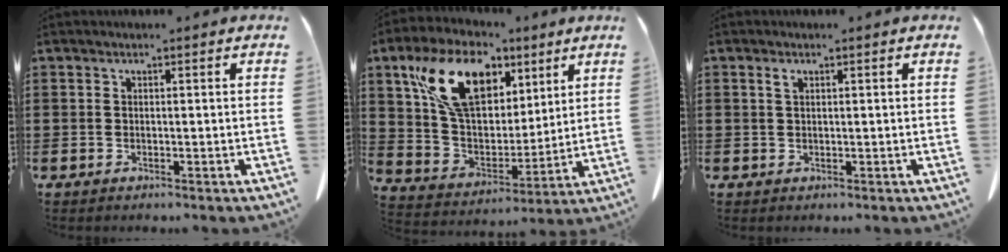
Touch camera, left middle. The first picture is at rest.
{"total": 15.1, "force": [7.7, 8.9, 9.4], "torque": [-0.217, 0.016, 0.149]}
{"total": 1.0, "force": [0.5, 0.6, 0.7], "torque": [-0.016, 0.001, 0.010]}